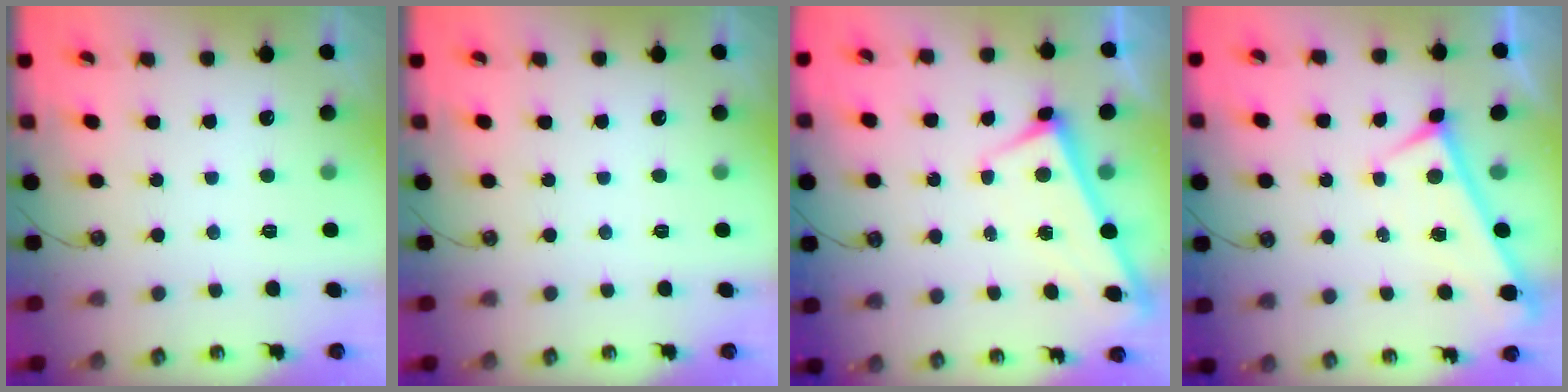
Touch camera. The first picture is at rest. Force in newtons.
{"total": 0.0}
{"total": 2.8, "press": 2.8, "slide": 0.3}
{"total": 0.0}